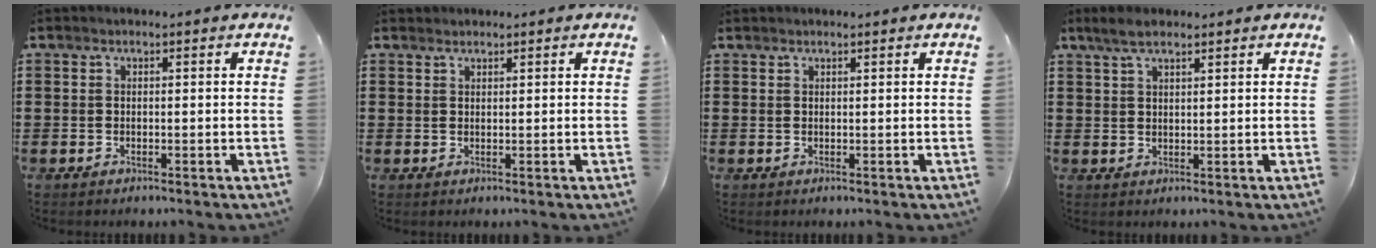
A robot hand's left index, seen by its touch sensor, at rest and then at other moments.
{"total": 1.0, "force": [1.0, 0.3, 0.0], "torque": [-0.002, 0.001, 0.020]}
{"total": 0.5, "force": [0.5, 0.1, 0.0], "torque": [-0.003, 0.000, 0.011]}
{"total": 3.6, "force": [2.5, 1.2, 2.3], "torque": [-0.050, 0.005, 0.047]}